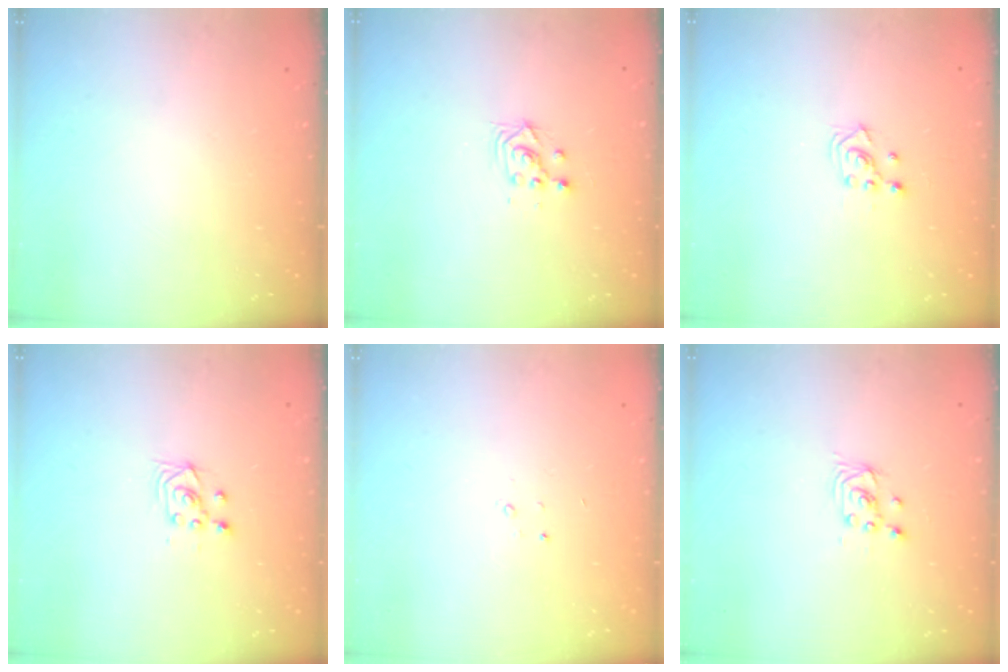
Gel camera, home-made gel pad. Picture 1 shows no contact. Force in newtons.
{"total": 2.8, "press": 2.8, "slide": 0.2}
{"total": 2.5, "press": 2.3, "slide": 1.0}
{"total": 3.6, "press": 3.2, "slide": 1.6}
{"total": 1.5, "press": 1.5, "slide": 0.2}
{"total": 2.2, "press": 2.2, "slide": 0.2}